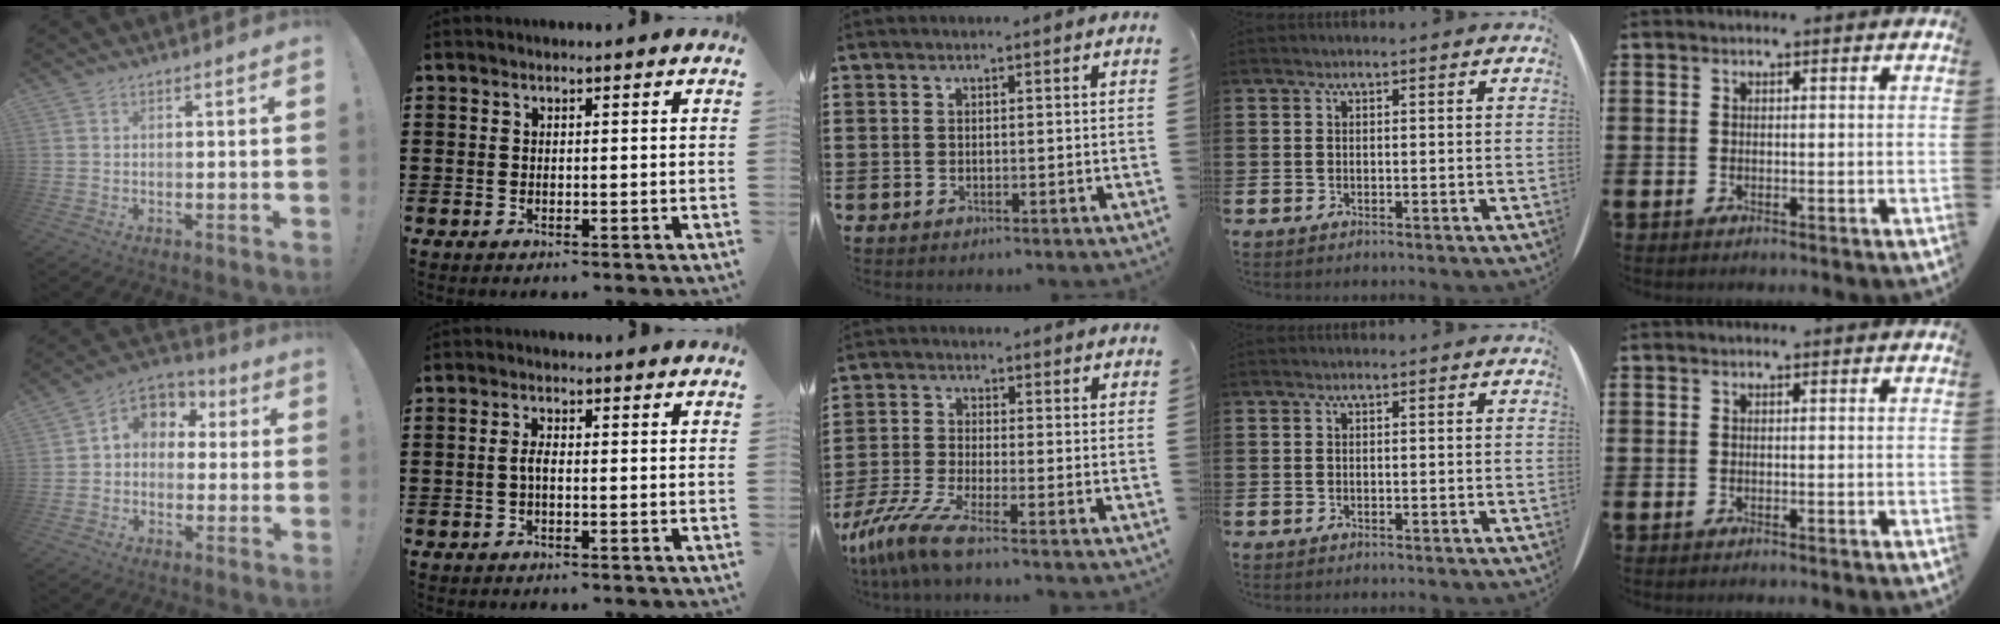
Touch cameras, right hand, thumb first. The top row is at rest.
{"thumb": {"total": 7.2, "force": [0.5, 6.3, 3.5], "torque": [-0.057, 0.008, 0.017]}, "index": {"total": 2.0, "force": [-0.5, 0.6, 1.9], "torque": [-0.042, -0.001, -0.012]}, "middle": {"total": 6.1, "force": [-4.6, 0.2, 4.0], "torque": [-0.108, -0.028, -0.095]}}